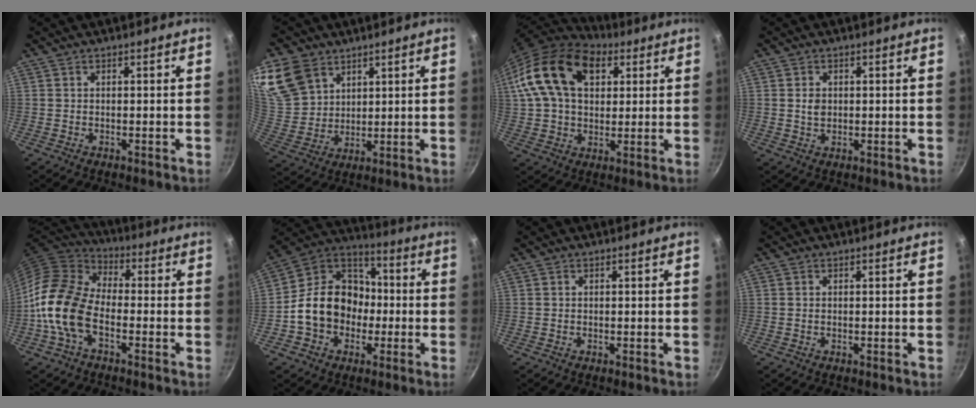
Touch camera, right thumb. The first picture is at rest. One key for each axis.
{"total": 14.3, "fx": 7.9, "fy": 10.3, "fz": 6.1, "tx": -0.113, "ty": -0.023, "tz": 0.167}
{"total": 18.9, "fx": 6.6, "fy": 12.4, "fz": 12.7, "tx": -0.206, "ty": 0.006, "tz": 0.106}
{"total": 2.6, "fx": 0.3, "fy": 2.0, "fz": 1.6, "tx": -0.021, "ty": 0.000, "tz": 0.006}
{"total": 14.3, "fx": -4.0, "fy": 8.5, "fz": 10.7, "tx": -0.188, "ty": 0.036, "tz": -0.100}
{"total": 19.8, "fx": -2.4, "fy": 16.1, "fz": 11.2, "tx": -0.165, "ty": 0.058, "tz": -0.043}
{"total": 0.0}
{"total": 0.0}